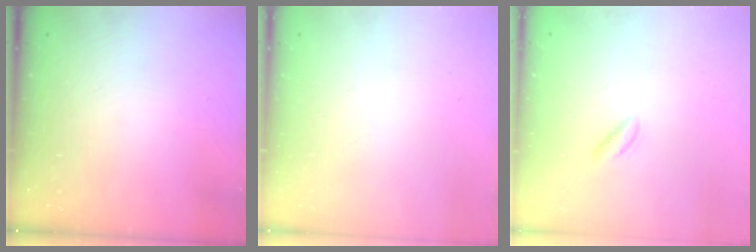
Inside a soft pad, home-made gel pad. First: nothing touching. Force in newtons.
{"total": 0.0}
{"total": 1.5, "press": 1.3, "slide": 0.8}